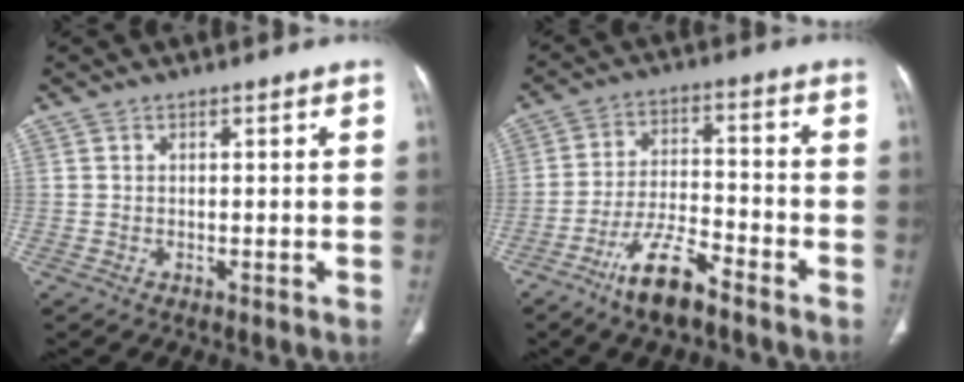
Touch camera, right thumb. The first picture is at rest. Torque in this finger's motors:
{"motor_torque": [1.39, 0.38, 0.61, -1.00, 0.29]}